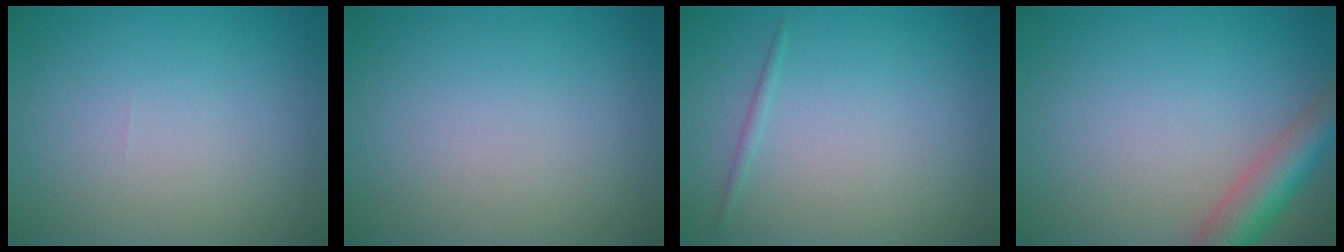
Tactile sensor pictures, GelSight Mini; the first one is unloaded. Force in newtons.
{"total": 0.0}
{"total": 0.6, "press": 0.6, "slide": 0.1}
{"total": 4.6, "press": 4.6, "slide": 0.2}